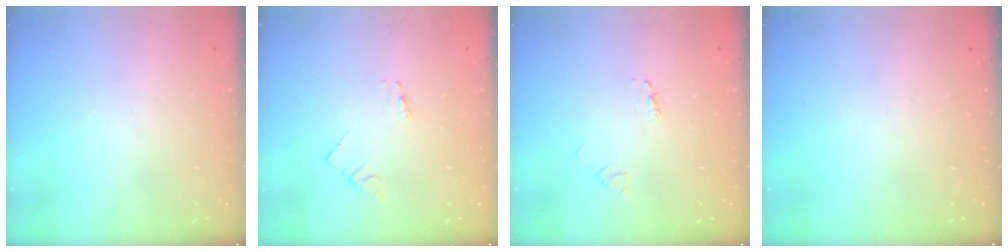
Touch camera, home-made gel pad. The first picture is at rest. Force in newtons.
{"total": 0.0}
{"total": 1.5, "press": 1.5, "slide": 0.1}
{"total": 0.0}